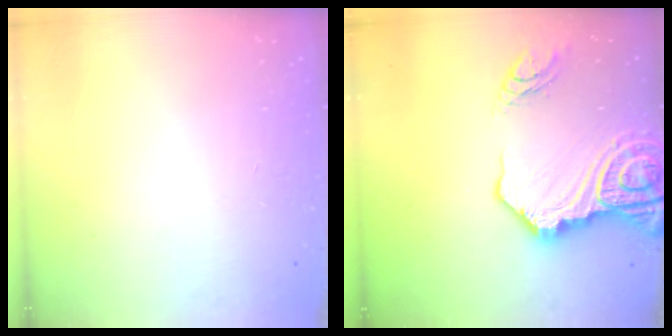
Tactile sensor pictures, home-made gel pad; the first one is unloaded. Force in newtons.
{"total": 19.6, "press": 19.5, "slide": 2.2}